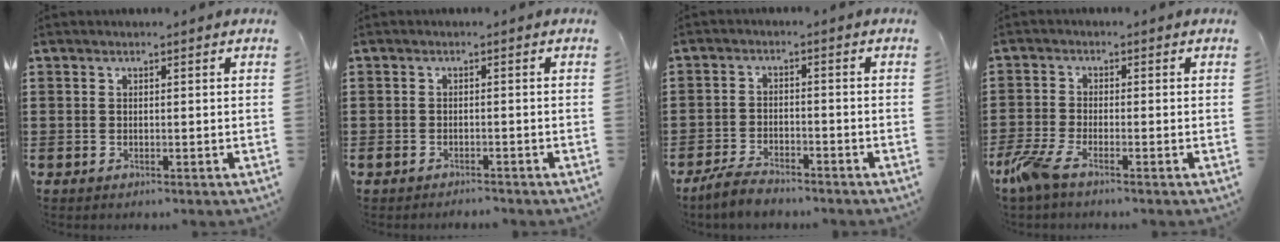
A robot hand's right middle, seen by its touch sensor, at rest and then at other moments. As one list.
[{"total": 1.2, "force": [-1.2, 0.2, 0.1], "torque": [-0.007, 0.000, -0.025]}, {"total": 3.8, "force": [-3.5, 0.8, 1.2], "torque": [-0.030, 0.004, -0.073]}, {"total": 4.4, "force": [-2.9, 0.9, 3.2], "torque": [-0.094, -0.017, -0.063]}]